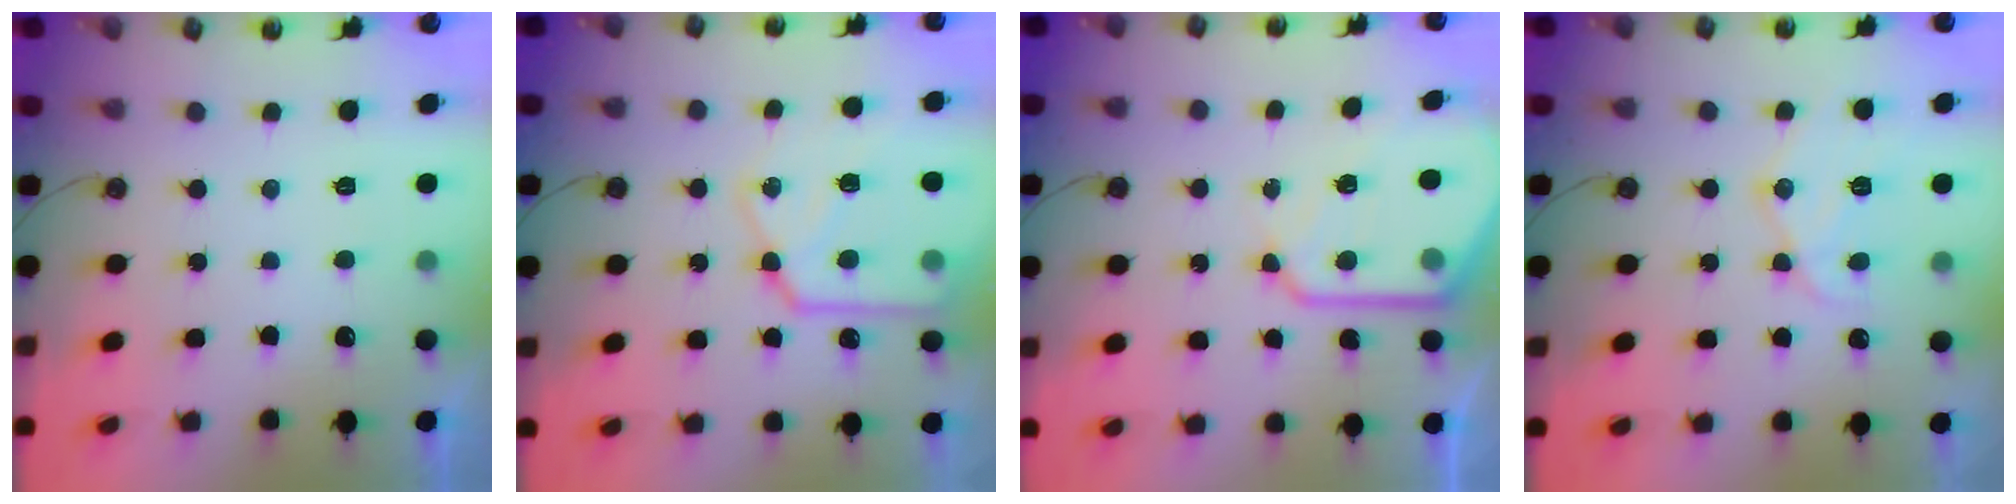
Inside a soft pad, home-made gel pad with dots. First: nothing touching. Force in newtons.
{"total": 17.7, "press": 17.6, "slide": 2.0}
{"total": 13.8, "press": 13.7, "slide": 1.3}
{"total": 12.0, "press": 11.9, "slide": 0.7}